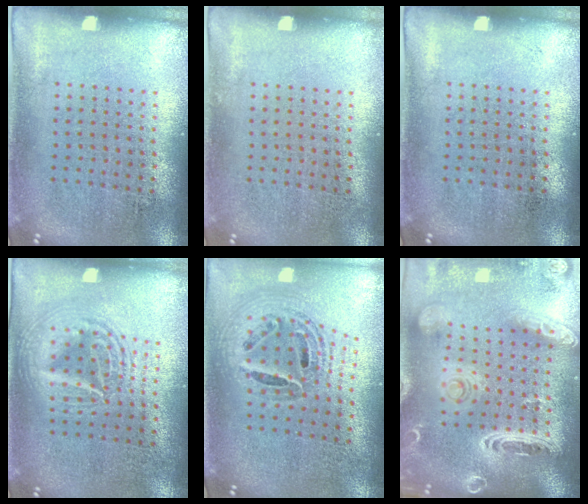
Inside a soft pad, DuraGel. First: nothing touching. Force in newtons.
{"total": 0.0}
{"total": 0.0}
{"total": 2.8, "press": 2.8, "slide": 0.4}
{"total": 1.3, "press": 1.2, "slide": 0.5}
{"total": 3.6, "press": 2.9, "slide": 2.2}